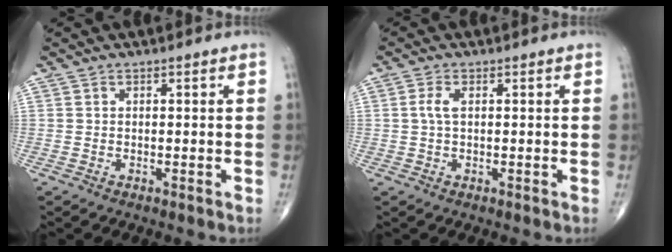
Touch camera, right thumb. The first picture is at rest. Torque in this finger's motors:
{"motor_torque": [-0.19, -0.22, 0.38, 0.21, -0.04]}